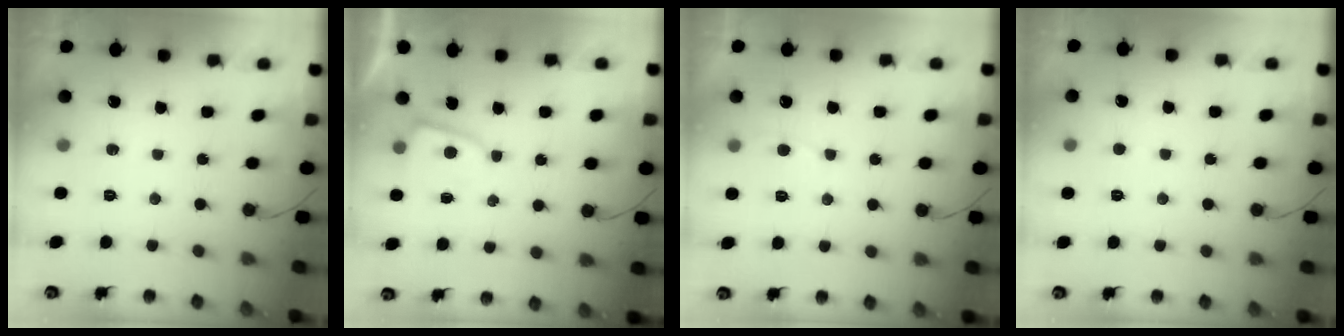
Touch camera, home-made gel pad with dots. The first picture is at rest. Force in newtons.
{"total": 3.2, "press": 3.2, "slide": 0.3}
{"total": 3.6, "press": 3.6, "slide": 0.4}
{"total": 2.5, "press": 2.4, "slide": 0.3}